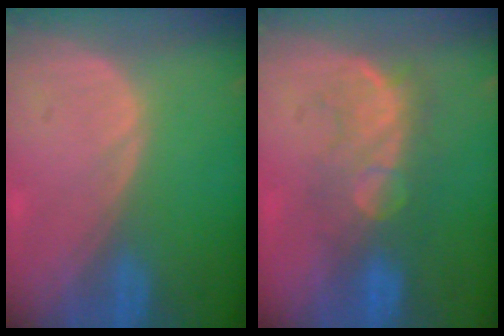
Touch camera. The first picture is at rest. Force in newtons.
{"total": 8.1, "press": 7.7, "slide": 2.3}